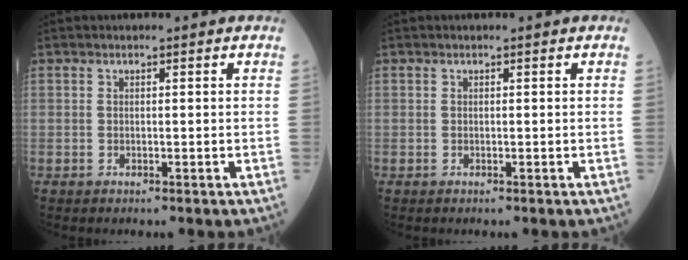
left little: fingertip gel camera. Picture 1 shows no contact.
{"total": 0.0}